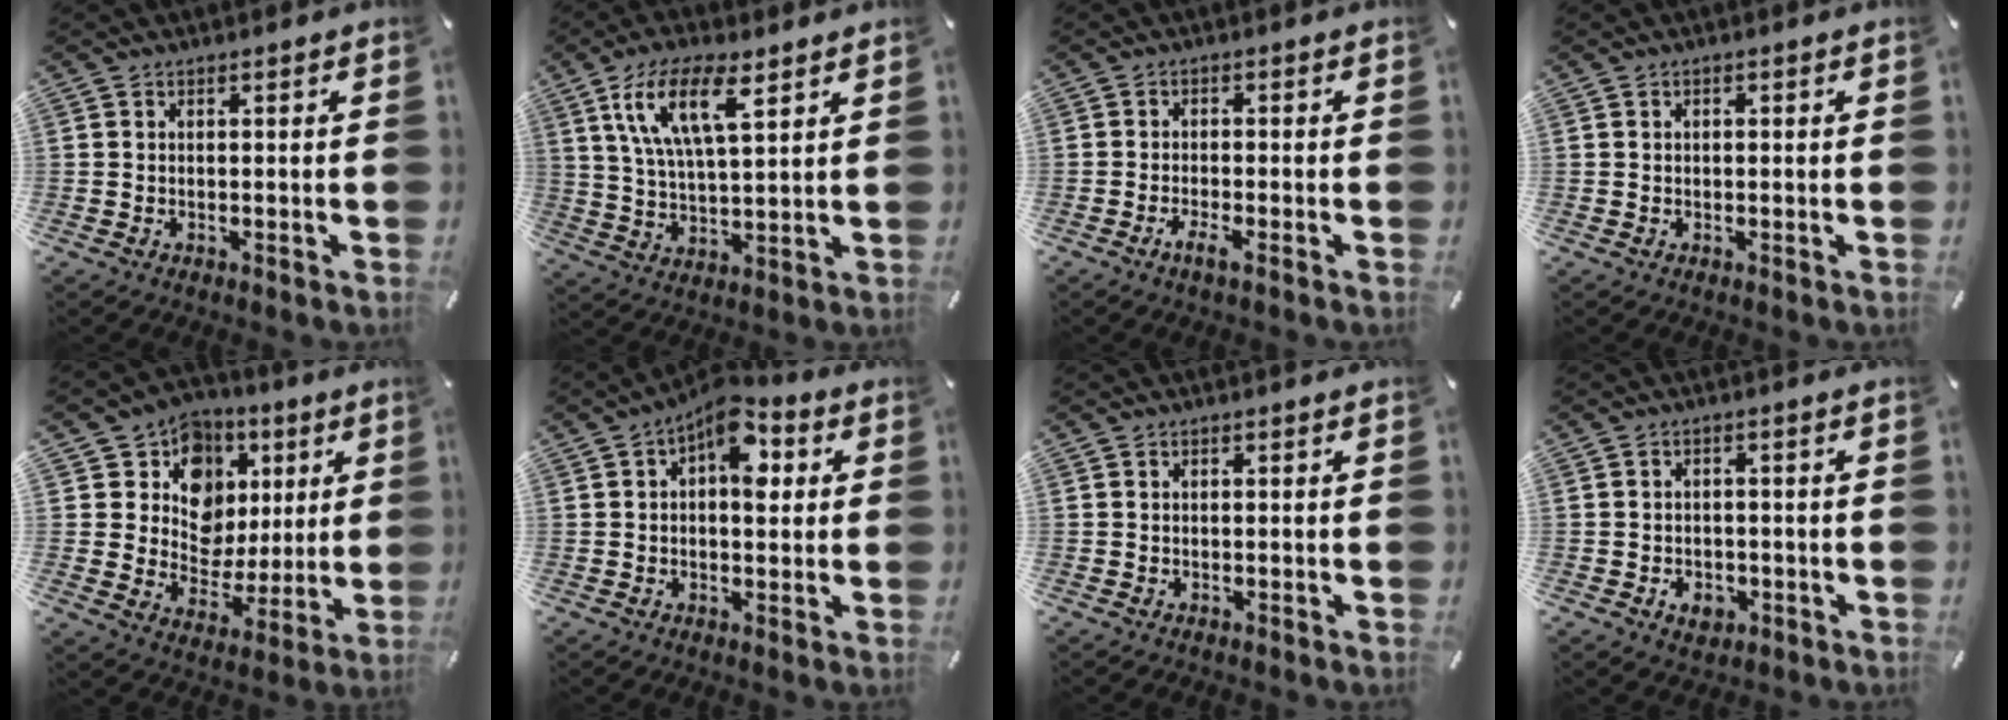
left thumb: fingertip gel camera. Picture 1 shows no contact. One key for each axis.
{"total": 13.3, "fx": 7.0, "fy": 5.1, "fz": 10.1, "tx": -0.208, "ty": -0.005, "tz": 0.126}
{"total": 2.9, "fx": -1.7, "fy": 0.6, "fz": 2.3, "tx": -0.044, "ty": 0.001, "tz": -0.032}
{"total": 0.6, "fx": 0.1, "fy": 0.5, "fz": 0.4, "tx": -0.008, "ty": 0.002, "tz": 0.001}
{"total": 13.4, "fx": 4.2, "fy": 12.1, "fz": 3.9, "tx": -0.052, "ty": -0.037, "tz": 0.084}
{"total": 10.3, "fx": 4.0, "fy": 5.7, "fz": 7.7, "tx": -0.086, "ty": -0.026, "tz": 0.063}
{"total": 0.0}
{"total": 4.2, "fx": -1.7, "fy": 3.2, "fz": 2.2, "tx": -0.043, "ty": 0.005, "tz": -0.030}